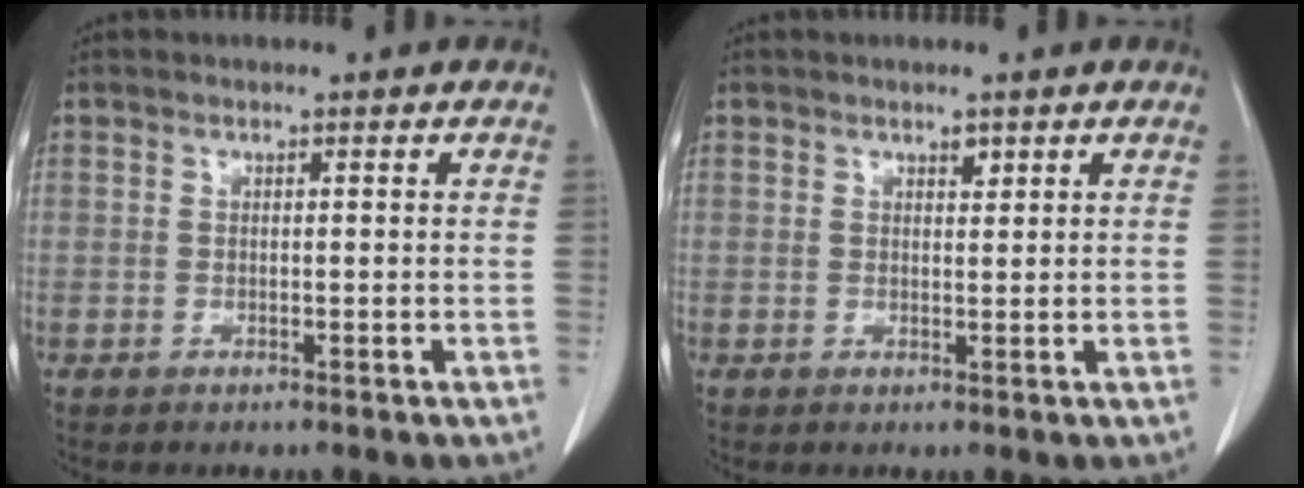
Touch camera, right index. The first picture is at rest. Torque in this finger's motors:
{"motor_torque": [-0.08, 0.10, 0.02, -0.01]}